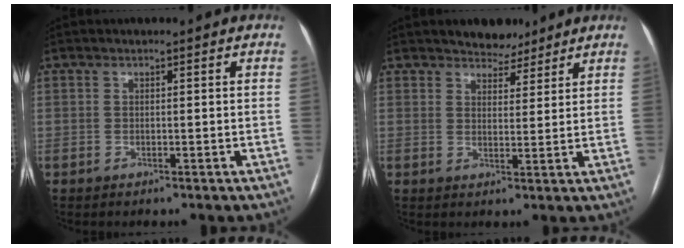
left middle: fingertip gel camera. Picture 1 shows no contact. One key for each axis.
{"total": 4.5, "fx": 3.9, "fy": 2.1, "fz": 1.0, "tx": -0.007, "ty": -0.001, "tz": 0.060}